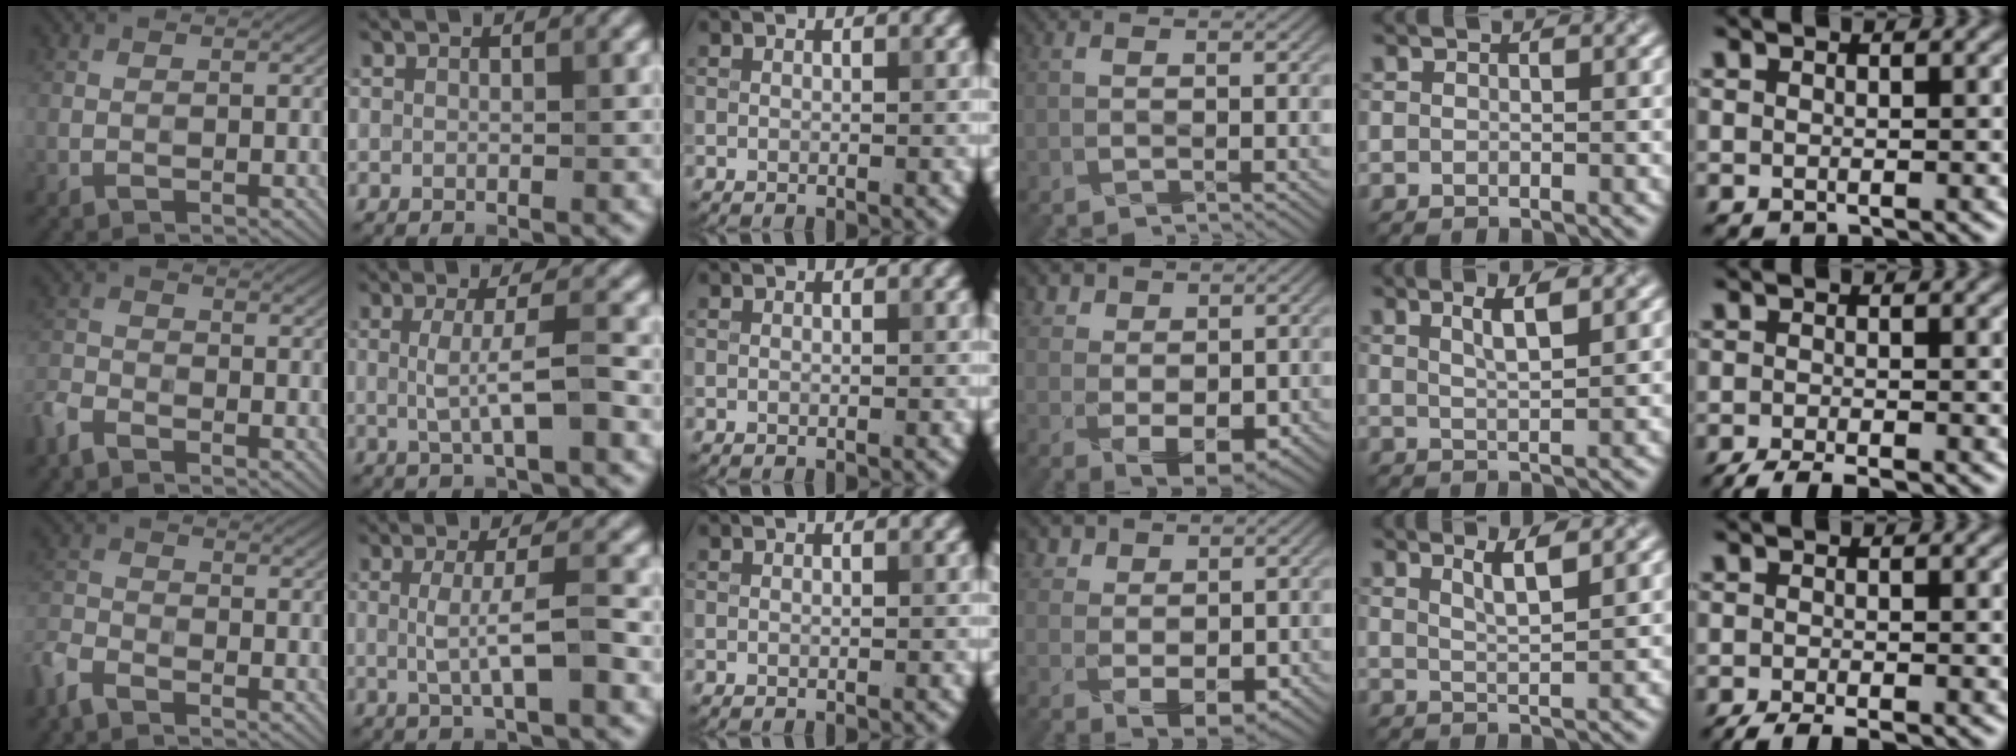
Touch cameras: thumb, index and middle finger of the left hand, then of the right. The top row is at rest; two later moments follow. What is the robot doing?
{"motion": "wrap", "object": "bandage"}